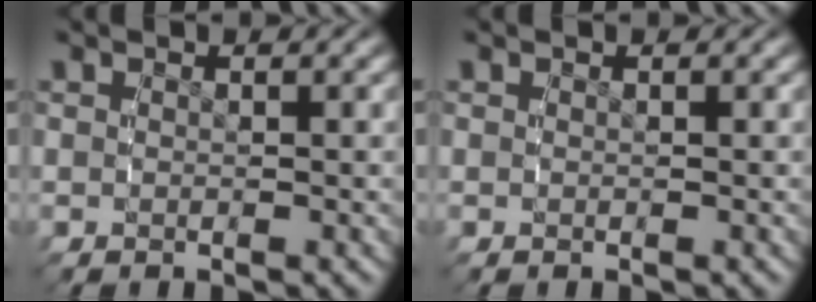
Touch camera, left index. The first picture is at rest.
{"total": 0.0}